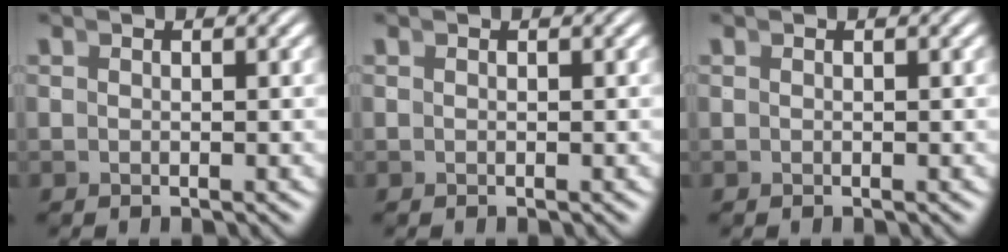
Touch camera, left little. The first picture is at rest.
{"total": 0.0}
{"total": 0.0}